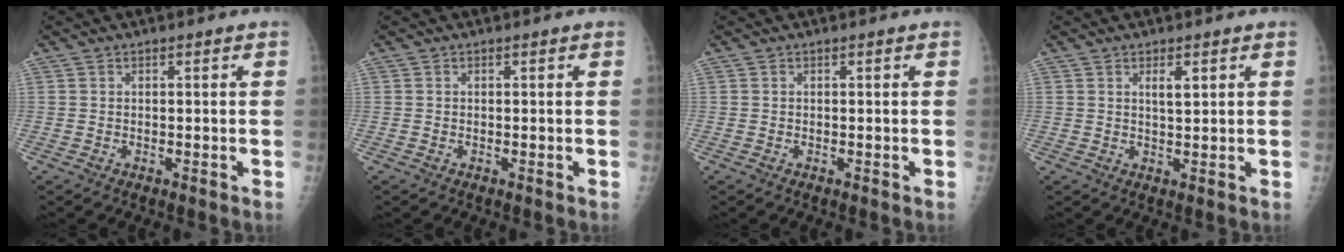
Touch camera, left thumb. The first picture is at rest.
{"total": 0.0}
{"total": 0.0}
{"total": 2.4, "force": [1.2, 0.7, 2.0], "torque": [-0.033, -0.008, 0.021]}